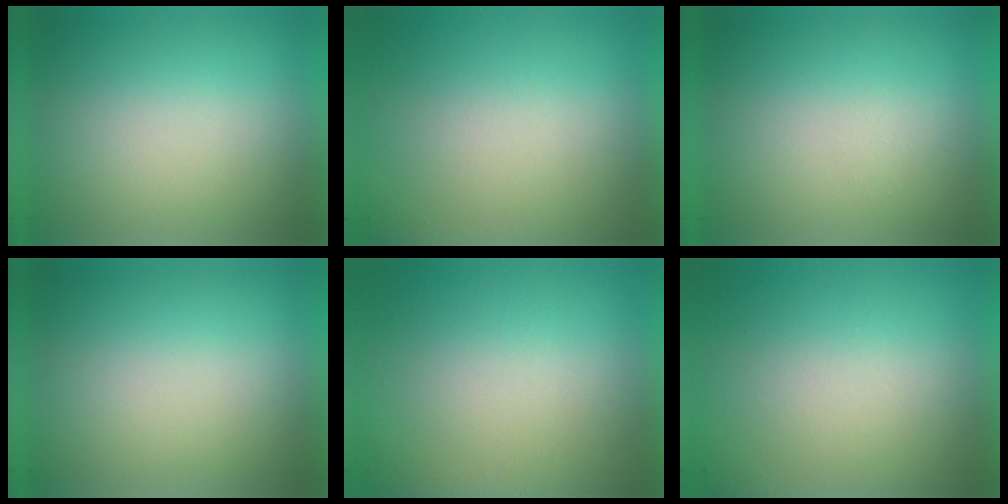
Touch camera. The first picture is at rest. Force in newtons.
{"total": 5.9}
{"total": 1.3}
{"total": 0.0}
{"total": 5.3}
{"total": 5.9}